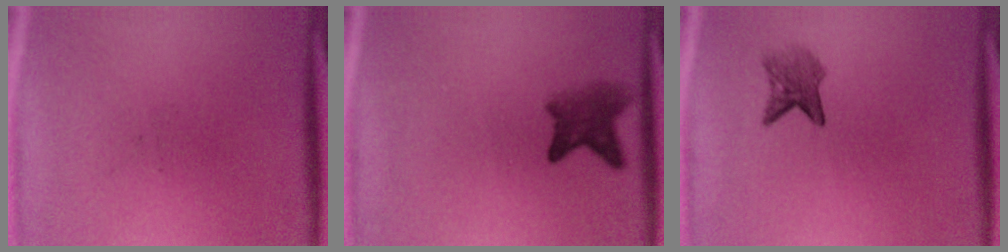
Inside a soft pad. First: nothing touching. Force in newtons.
{"total": 4.2}
{"total": 2.9}